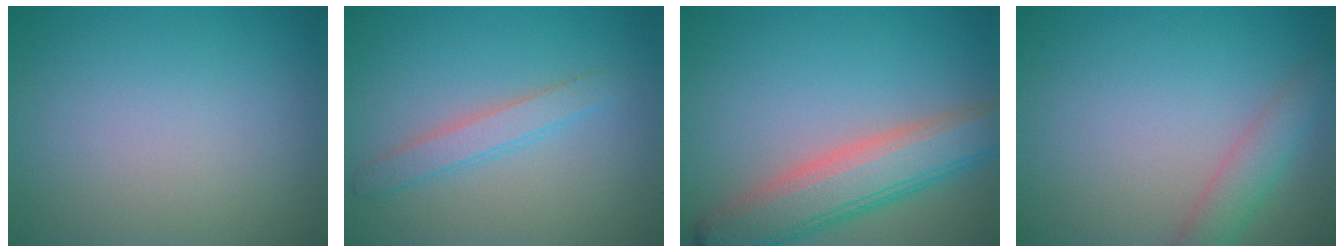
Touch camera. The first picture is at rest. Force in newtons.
{"total": 2.2, "press": 2.2, "slide": 0.1}
{"total": 6.8, "press": 6.7, "slide": 0.5}
{"total": 2.8, "press": 2.8, "slide": 0.2}